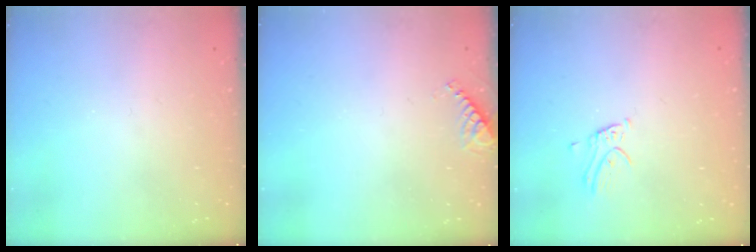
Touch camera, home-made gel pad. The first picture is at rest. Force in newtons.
{"total": 7.3, "press": 7.3, "slide": 0.8}
{"total": 2.9, "press": 2.9, "slide": 0.2}